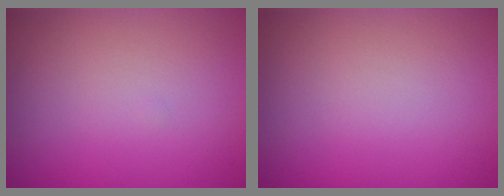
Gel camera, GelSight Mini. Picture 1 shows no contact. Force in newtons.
{"total": 0.0}